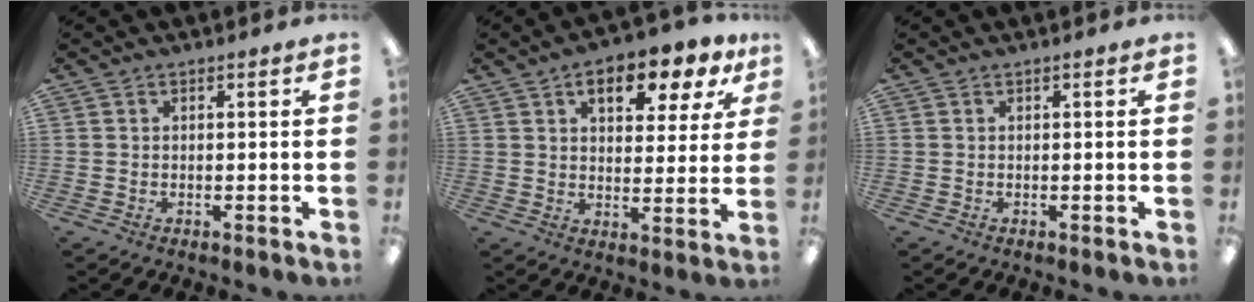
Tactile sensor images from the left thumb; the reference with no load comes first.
{"total": 9.3, "force": [5.4, 4.6, 6.2], "torque": [-0.071, -0.021, 0.085]}
{"total": 0.0}